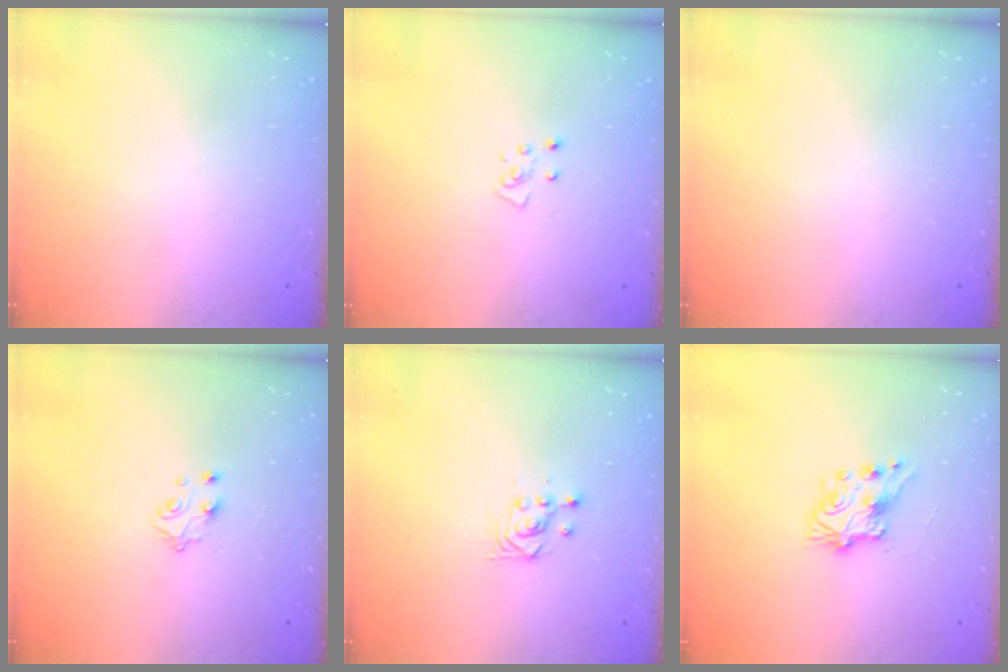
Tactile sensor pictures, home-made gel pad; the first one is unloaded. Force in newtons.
{"total": 4.2, "press": 4.1, "slide": 0.5}
{"total": 0.0}
{"total": 5.4, "press": 5.4, "slide": 0.4}
{"total": 3.3, "press": 3.3, "slide": 0.4}
{"total": 7.8, "press": 7.8, "slide": 0.3}